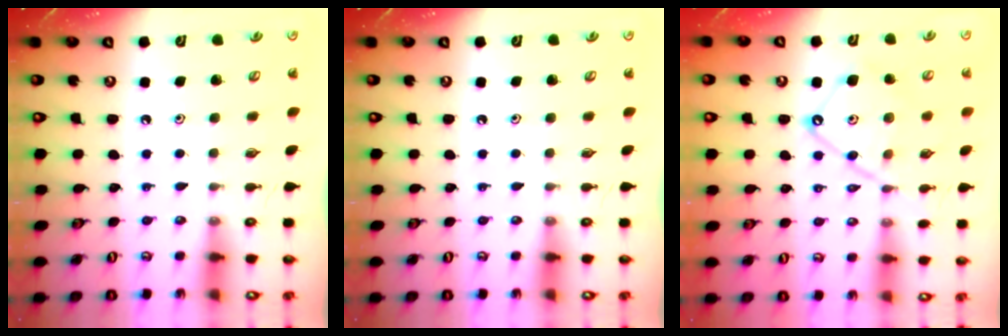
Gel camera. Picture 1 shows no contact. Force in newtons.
{"total": 0.0}
{"total": 12.1, "press": 12.1, "slide": 1.2}